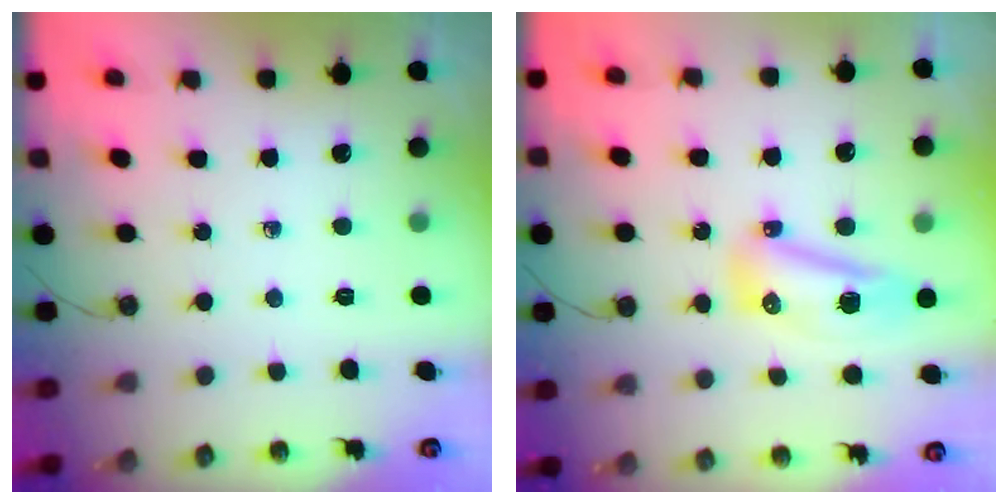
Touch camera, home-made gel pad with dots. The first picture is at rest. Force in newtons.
{"total": 8.7, "press": 8.6, "slide": 1.1}